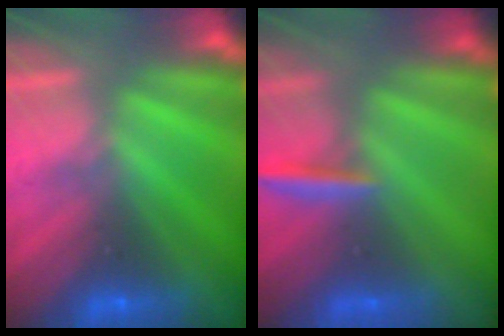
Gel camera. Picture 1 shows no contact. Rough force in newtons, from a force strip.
{"total": 2.8}